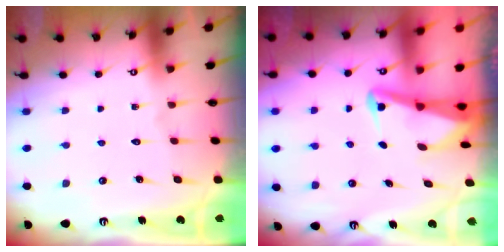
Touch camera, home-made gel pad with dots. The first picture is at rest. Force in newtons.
{"total": 3.3, "press": 3.2, "slide": 0.8}